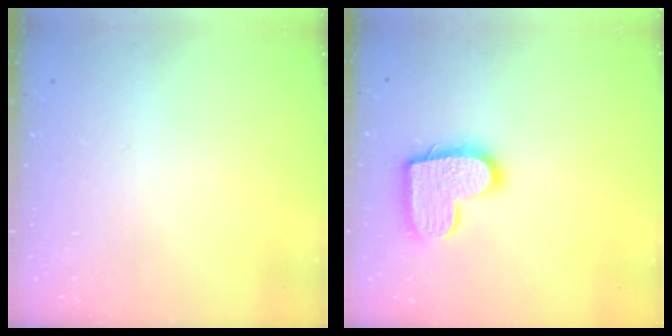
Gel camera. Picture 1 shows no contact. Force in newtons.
{"total": 14.6, "press": 14.6, "slide": 0.9}